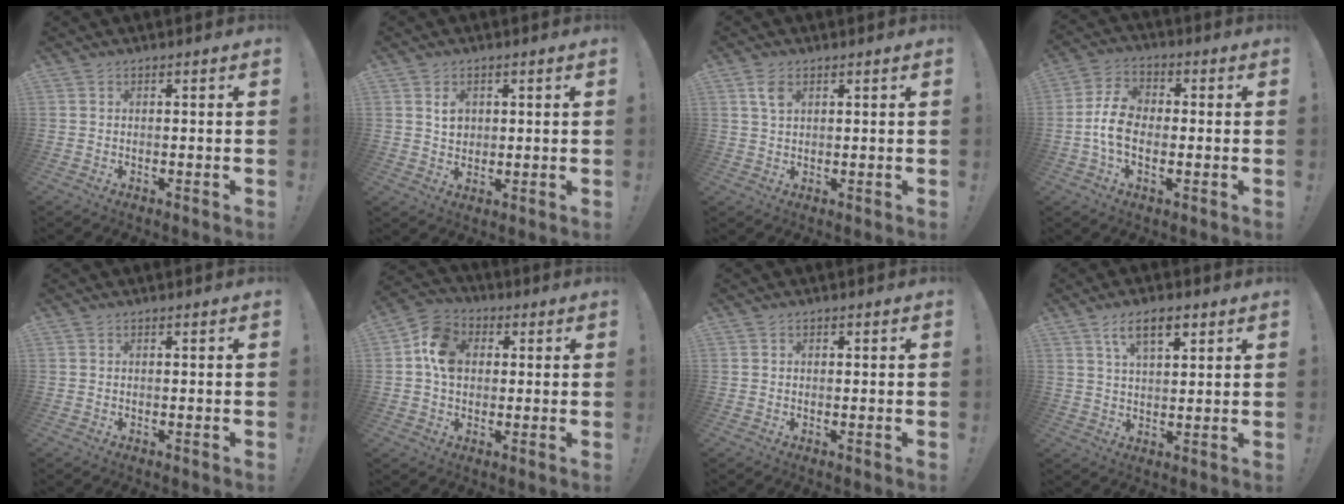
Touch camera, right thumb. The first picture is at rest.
{"total": 4.7, "force": [1.5, 3.8, 2.3], "torque": [-0.029, -0.003, 0.025]}
{"total": 4.1, "force": [2.0, 2.3, 2.7], "torque": [-0.043, -0.004, 0.035]}
{"total": 9.6, "force": [-1.6, 6.4, 7.0], "torque": [-0.135, 0.013, -0.025]}
{"total": 0.0}
{"total": 11.2, "force": [2.0, 9.1, 6.4], "torque": [-0.096, 0.009, 0.040]}
{"total": 0.6, "force": [0.0, 0.5, 0.1], "torque": [-0.001, 0.002, -0.001]}
{"total": 8.1, "force": [4.4, 3.4, 5.9], "torque": [-0.090, -0.009, 0.075]}